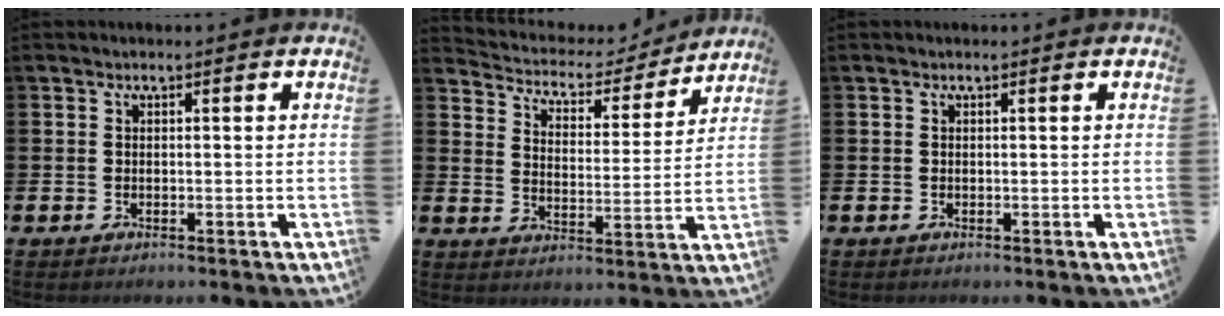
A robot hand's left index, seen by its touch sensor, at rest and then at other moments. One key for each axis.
{"total": 5.0, "fx": 4.5, "fy": 1.9, "fz": 0.6, "tx": -0.047, "ty": -0.036, "tz": 0.072}
{"total": 0.0}